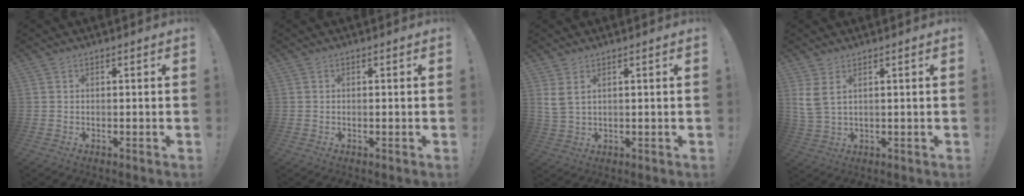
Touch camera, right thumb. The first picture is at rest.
{"total": 0.0}
{"total": 3.9, "force": [2.1, 1.8, 2.8], "torque": [-0.055, -0.007, 0.038]}
{"total": 4.7, "force": [2.3, 1.7, 3.7], "torque": [-0.071, -0.010, 0.043]}